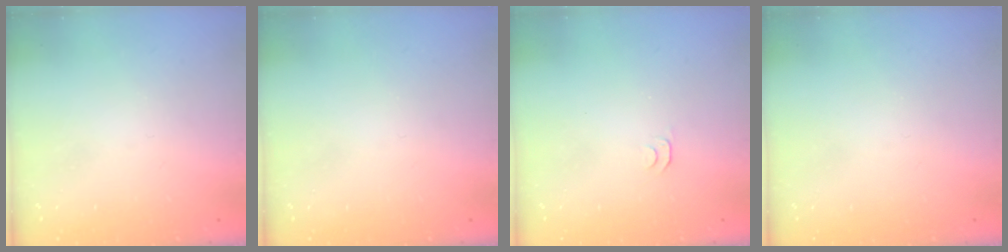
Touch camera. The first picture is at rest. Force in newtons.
{"total": 0.0}
{"total": 3.5, "press": 3.4, "slide": 0.4}
{"total": 0.0}